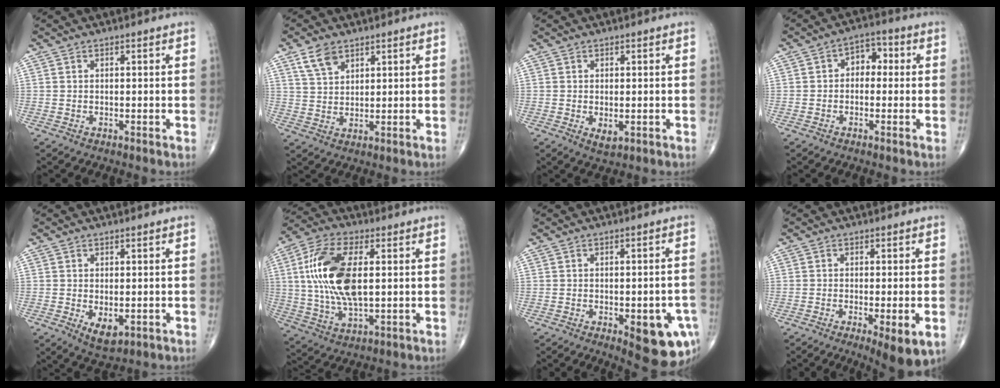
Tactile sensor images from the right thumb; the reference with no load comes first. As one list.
[{"total": 5.2, "force": [3.3, 3.0, 2.8], "torque": [-0.044, -0.015, 0.069]}, {"total": 2.4, "force": [-0.5, 1.3, 2.0], "torque": [-0.030, -0.006, -0.003]}, {"total": 5.1, "force": [0.3, 3.7, 3.6], "torque": [-0.025, 0.020, -0.009]}, {"total": 4.6, "force": [-1.0, 2.5, 3.7], "torque": [-0.057, -0.011, -0.007]}, {"total": 16.8, "force": [2.3, 7.9, 14.6], "torque": [-0.298, 0.000, 0.044]}, {"total": 12.4, "force": [-4.5, 4.8, 10.5], "torque": [-0.110, 0.009, -0.041]}, {"total": 8.3, "force": [-3.1, 2.1, 7.4], "torque": [-0.107, -0.011, -0.042]}]